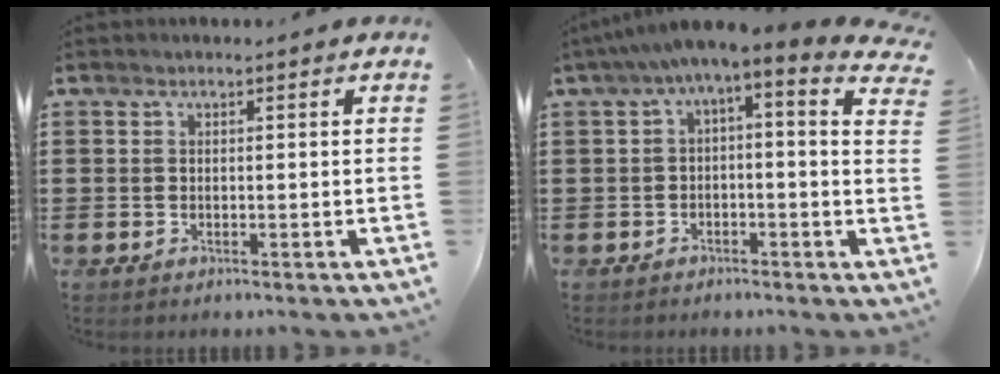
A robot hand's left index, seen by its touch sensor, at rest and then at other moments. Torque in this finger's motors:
{"motor_torque": [2.14, 0.00, 1.05, 0.15]}